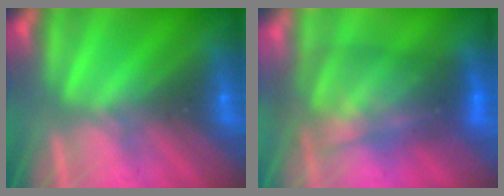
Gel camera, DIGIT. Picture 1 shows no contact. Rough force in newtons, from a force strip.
{"total": 5.8}